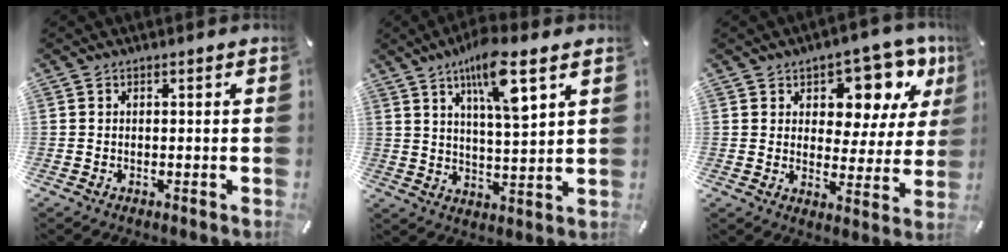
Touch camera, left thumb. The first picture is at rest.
{"total": 12.0, "force": [7.3, 2.6, 9.1], "torque": [-0.161, -0.030, 0.123]}
{"total": 12.5, "force": [7.6, 7.8, 6.1], "torque": [-0.075, -0.058, 0.130]}